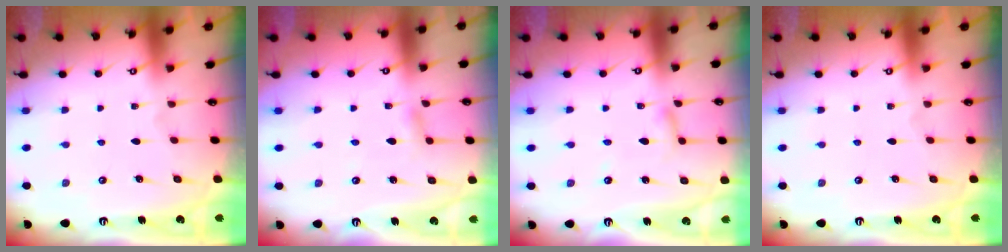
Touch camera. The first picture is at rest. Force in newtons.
{"total": 4.7, "press": 4.7, "slide": 0.4}
{"total": 2.6, "press": 2.6, "slide": 0.2}
{"total": 0.0}